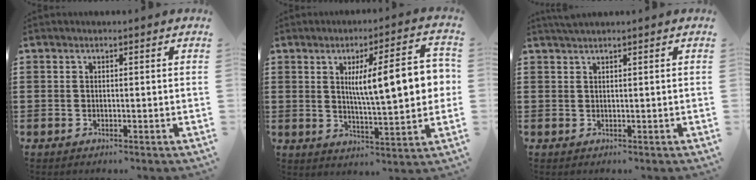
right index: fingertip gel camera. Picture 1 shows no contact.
{"total": 12.2, "force": [2.2, 2.8, 11.6], "torque": [-0.180, 0.001, 0.030]}
{"total": 1.0, "force": [1.0, 0.0, 0.3], "torque": [-0.007, 0.000, 0.019]}